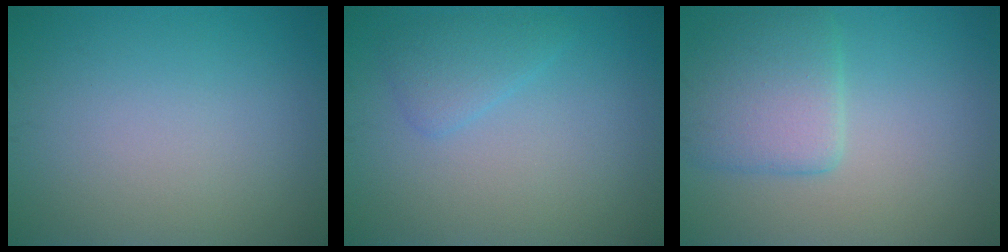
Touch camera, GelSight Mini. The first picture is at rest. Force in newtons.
{"total": 2.0, "press": 2.0, "slide": 0.2}
{"total": 4.6, "press": 4.6, "slide": 0.5}